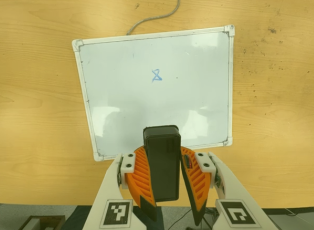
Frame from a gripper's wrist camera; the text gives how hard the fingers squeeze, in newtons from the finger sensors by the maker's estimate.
{"total": 10.7, "left": 9.9, "right": 11.5}